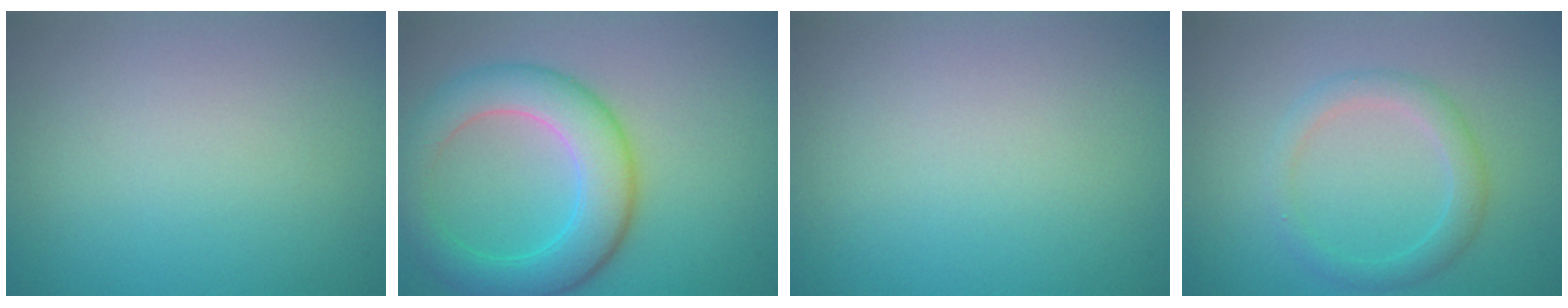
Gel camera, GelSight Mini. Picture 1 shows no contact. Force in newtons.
{"total": 6.6, "press": 6.6, "slide": 0.3}
{"total": 0.0}
{"total": 2.4, "press": 2.4, "slide": 0.1}